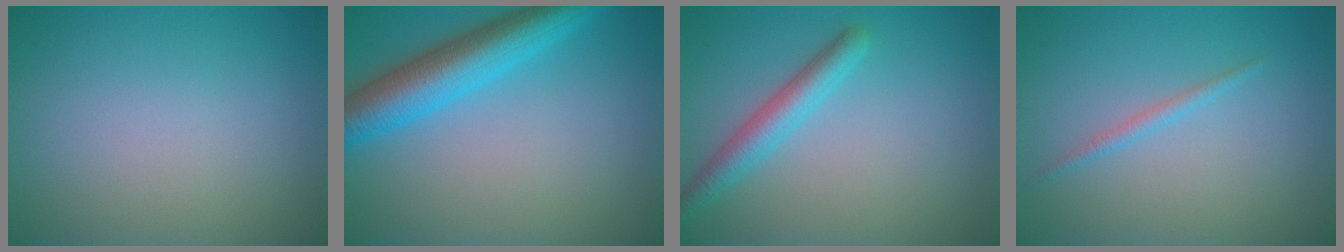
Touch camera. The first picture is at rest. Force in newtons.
{"total": 6.7, "press": 6.7, "slide": 0.2}
{"total": 2.9, "press": 2.9, "slide": 0.1}
{"total": 1.0, "press": 1.0, "slide": 0.1}